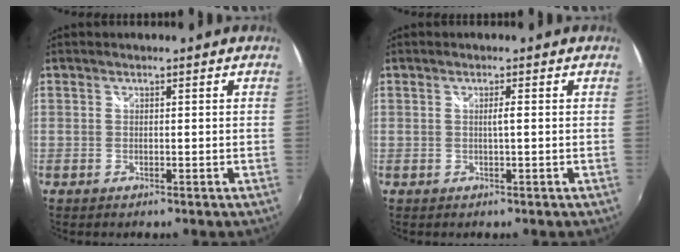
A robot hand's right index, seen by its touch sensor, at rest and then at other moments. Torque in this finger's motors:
{"motor_torque": [-0.12, 0.18, 0.04, 0.02]}